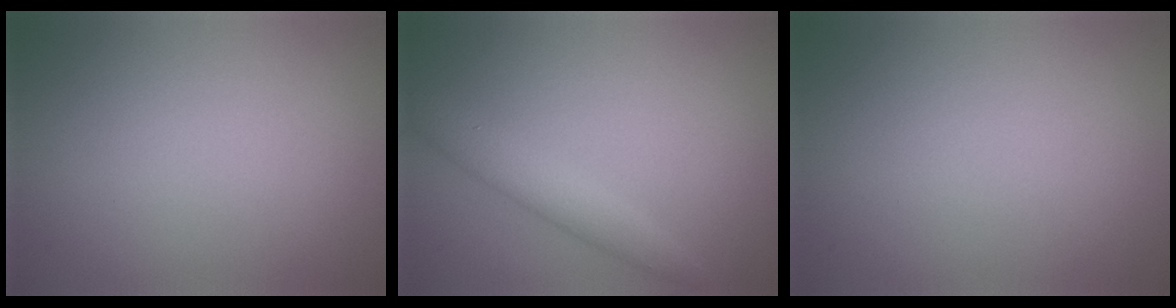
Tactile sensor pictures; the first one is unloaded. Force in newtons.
{"total": 2.9, "press": 2.9, "slide": 0.0}
{"total": 0.0}